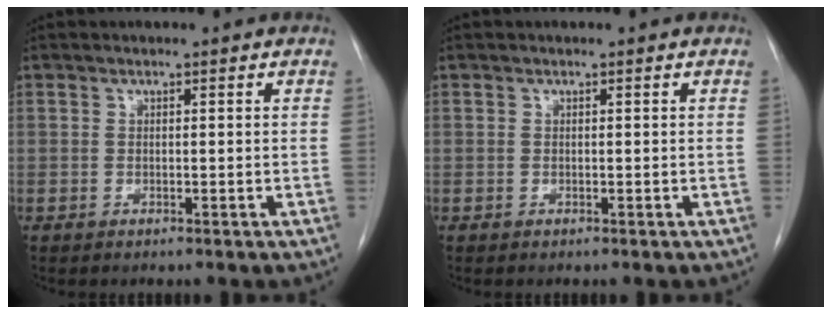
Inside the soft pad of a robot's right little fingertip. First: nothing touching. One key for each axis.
{"total": 0.0}